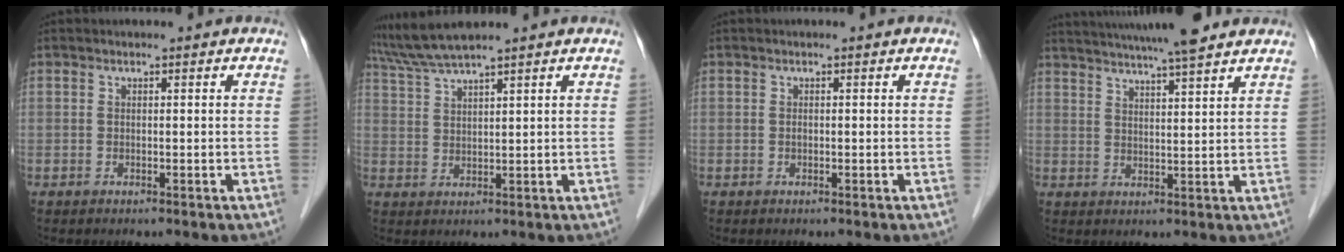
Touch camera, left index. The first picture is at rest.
{"total": 6.1, "force": [5.4, -1.3, 2.4], "torque": [-0.062, 0.019, 0.111]}
{"total": 0.0}
{"total": 14.4, "force": [12.5, 0.6, 7.0], "torque": [-0.123, 0.024, 0.179]}